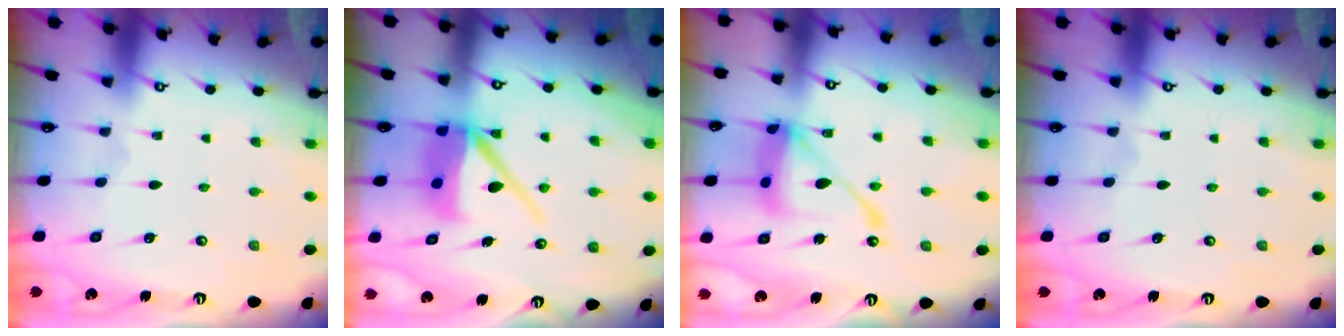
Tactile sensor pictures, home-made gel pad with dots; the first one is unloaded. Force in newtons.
{"total": 9.2, "press": 9.2, "slide": 0.9}
{"total": 16.8, "press": 16.7, "slide": 1.6}
{"total": 0.0}